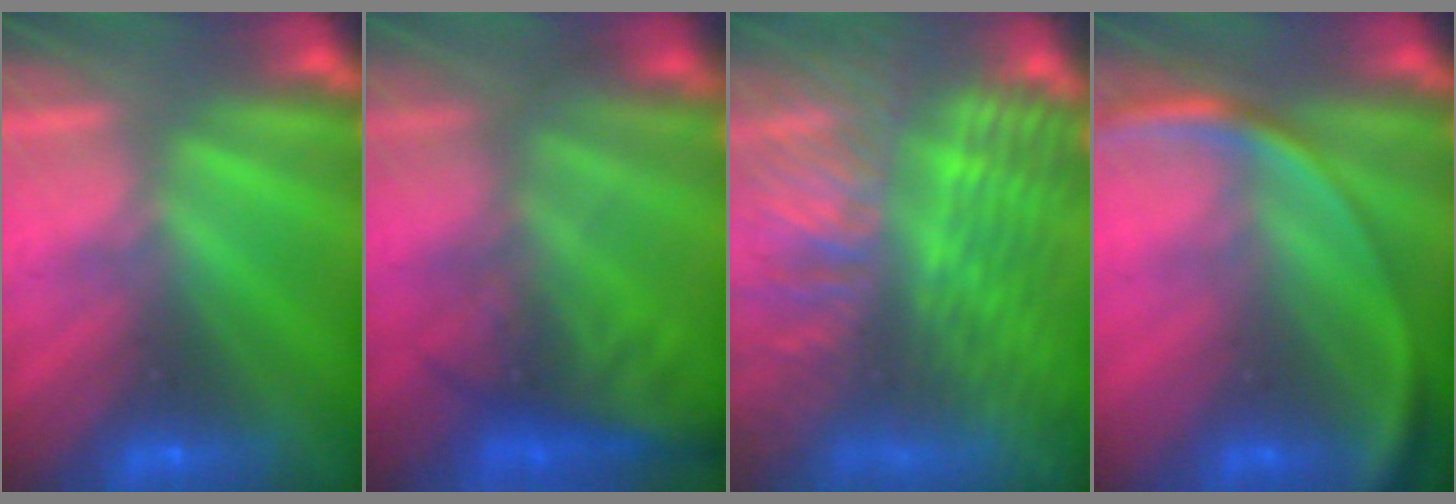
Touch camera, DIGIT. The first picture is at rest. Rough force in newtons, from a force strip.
{"total": 8.1}
{"total": 9.4}
{"total": 2.7}